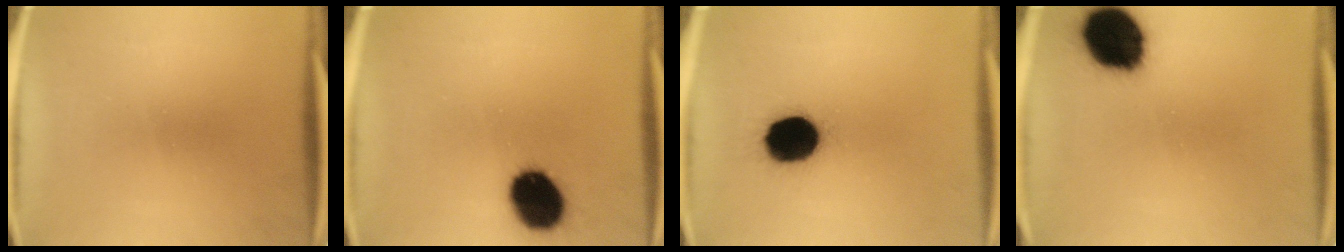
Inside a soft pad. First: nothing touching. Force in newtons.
{"total": 15.0}
{"total": 15.7}
{"total": 17.9}